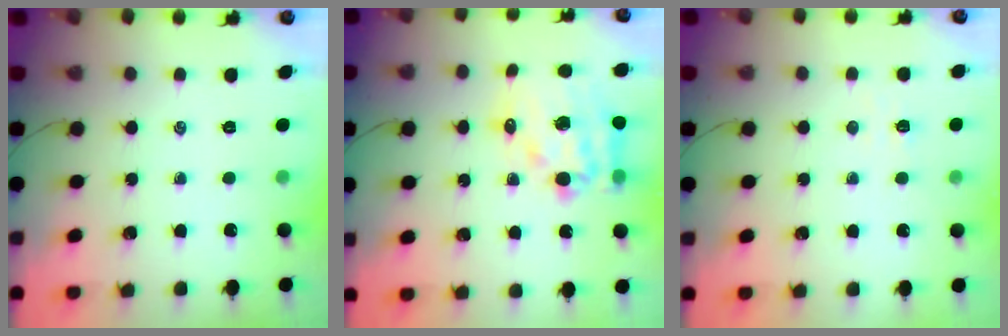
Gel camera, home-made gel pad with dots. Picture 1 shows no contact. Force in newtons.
{"total": 15.6, "press": 15.2, "slide": 3.3}
{"total": 3.1, "press": 2.9, "slide": 0.9}